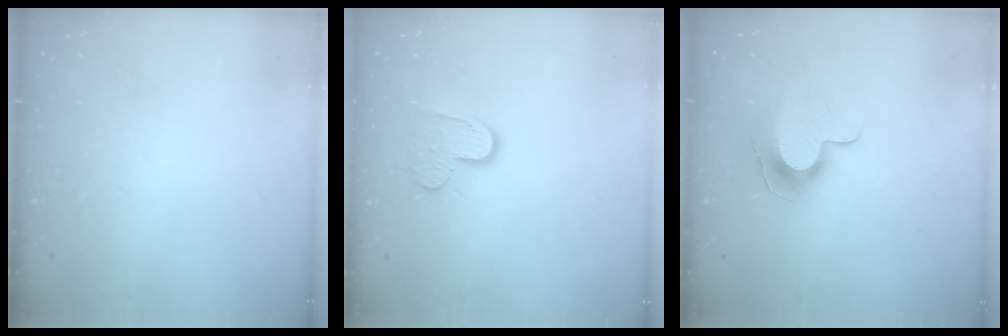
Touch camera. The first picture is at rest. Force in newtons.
{"total": 9.1, "press": 9.1, "slide": 0.7}
{"total": 10.0, "press": 10.0, "slide": 1.2}